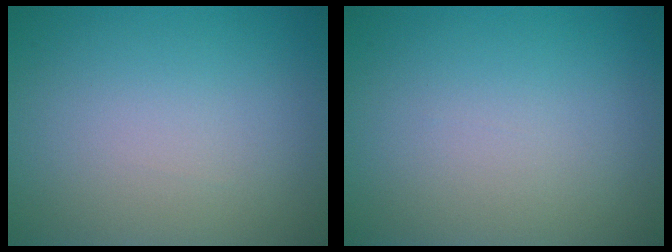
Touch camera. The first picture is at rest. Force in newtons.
{"total": 0.0}